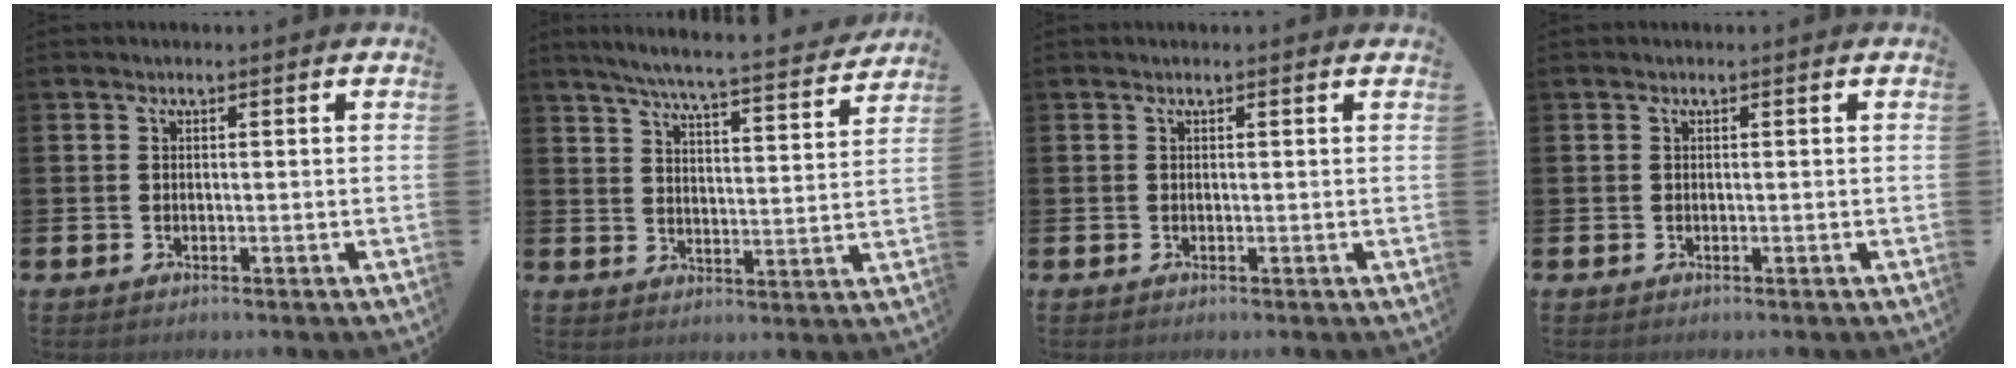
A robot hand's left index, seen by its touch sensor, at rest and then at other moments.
{"total": 6.7, "force": [6.2, 0.0, 2.4], "torque": [-0.059, -0.047, 0.104]}
{"total": 0.0}
{"total": 0.0}